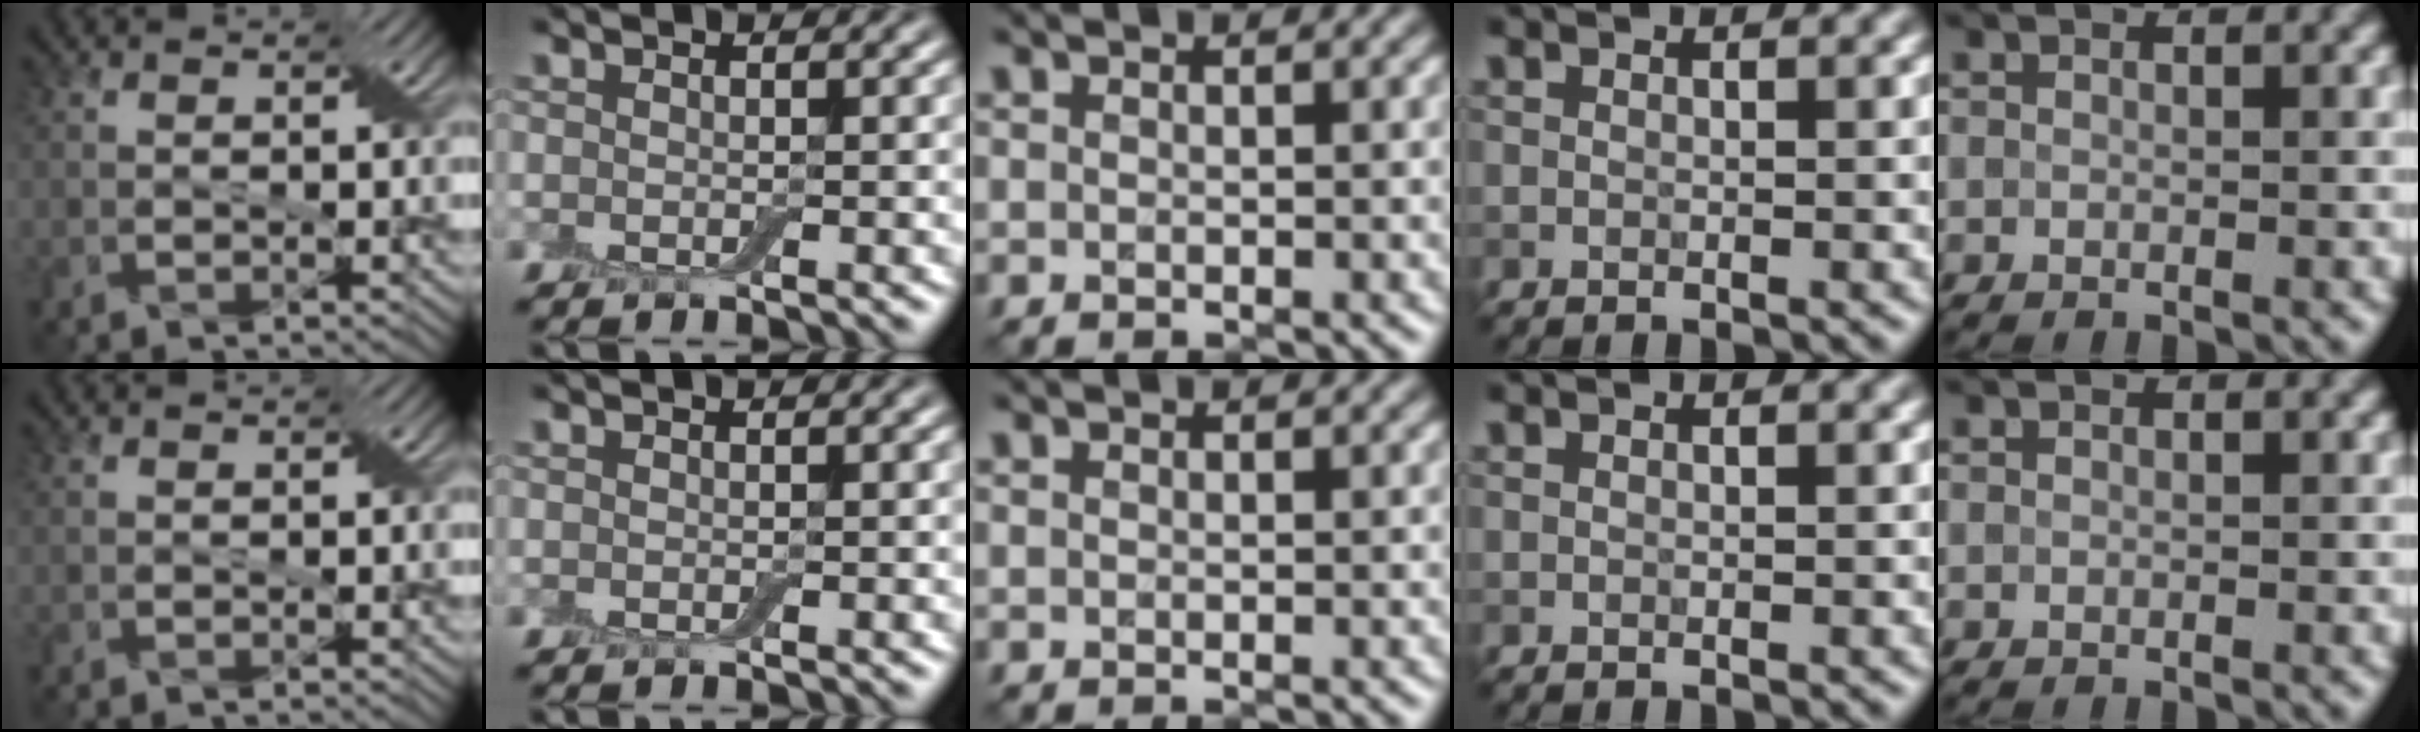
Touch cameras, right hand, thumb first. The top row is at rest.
{}